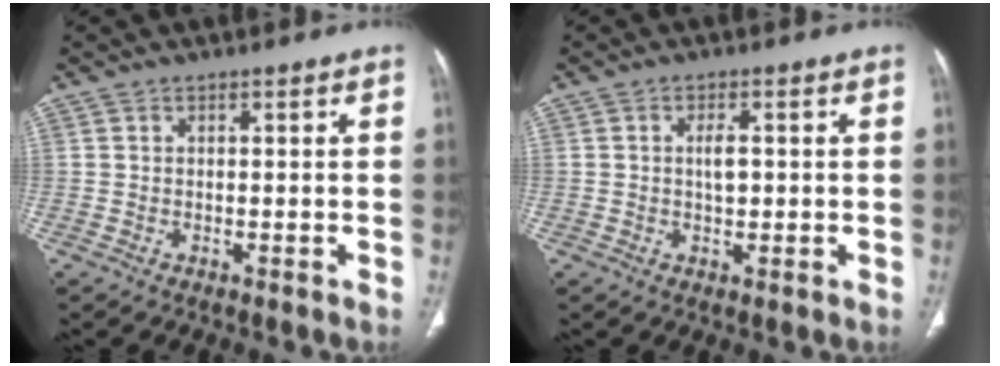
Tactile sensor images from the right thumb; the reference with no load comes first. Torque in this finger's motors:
{"motor_torque": [2.11, 2.89, 1.23, -0.45, 0.58]}